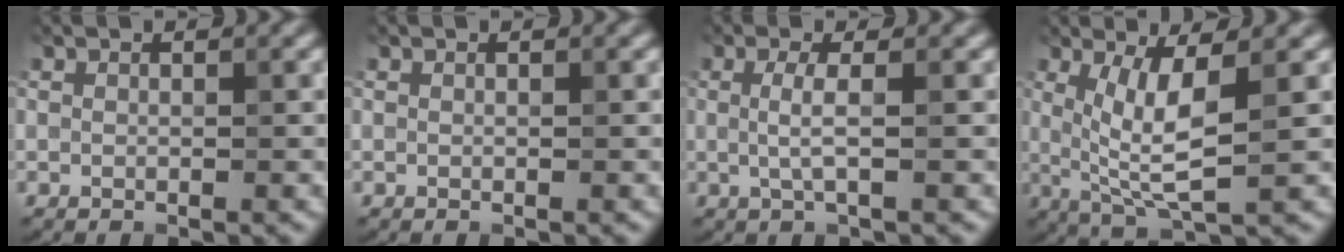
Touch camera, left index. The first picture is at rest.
{"total": 0.0}
{"total": 2.1, "force": [0.0, 0.3, 2.1], "torque": [-0.044, 0.002, -0.001]}
{"total": 5.3, "force": [0.7, 1.0, 5.1], "torque": [-0.103, -0.009, 0.018]}